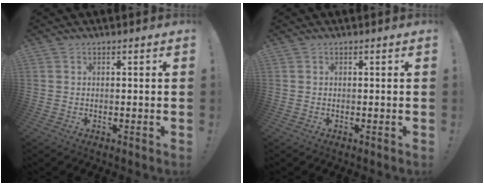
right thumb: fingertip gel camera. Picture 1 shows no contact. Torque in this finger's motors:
{"motor_torque": [-0.03, 0.00, 0.02, -0.01, 0.00]}